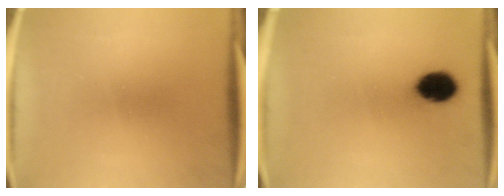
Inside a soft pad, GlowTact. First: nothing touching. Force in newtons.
{"total": 7.9}